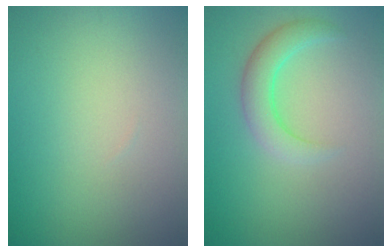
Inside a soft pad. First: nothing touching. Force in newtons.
{"total": 3.0, "press": 2.9, "slide": 0.2}